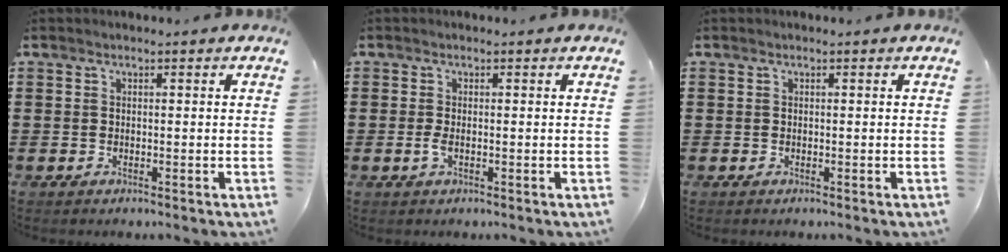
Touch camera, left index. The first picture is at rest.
{"total": 1.5, "force": [-0.3, 0.3, 1.4], "torque": [-0.034, -0.004, -0.007]}
{"total": 0.0}